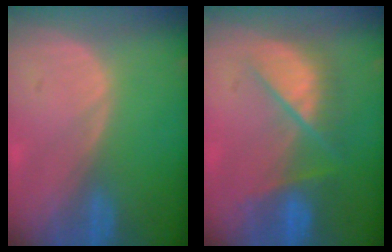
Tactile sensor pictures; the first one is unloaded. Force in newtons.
{"total": 7.2, "press": 7.2, "slide": 0.2}